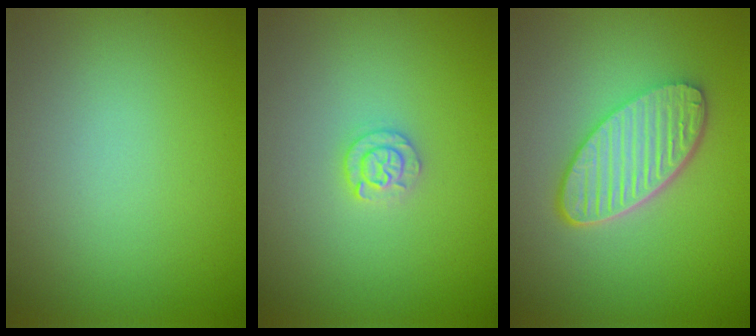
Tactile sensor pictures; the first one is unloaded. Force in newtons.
{"total": 1.7, "press": 1.7, "slide": 0.3}
{"total": 5.8, "press": 4.5, "slide": 3.6}